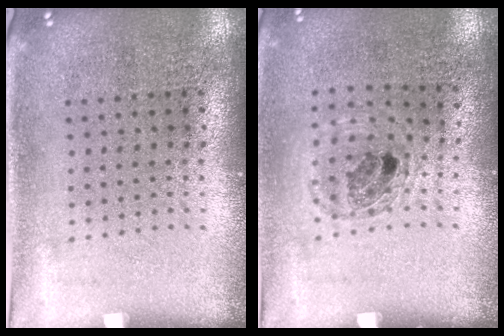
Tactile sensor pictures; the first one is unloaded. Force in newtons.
{"total": 0.9, "press": 0.9, "slide": 0.1}